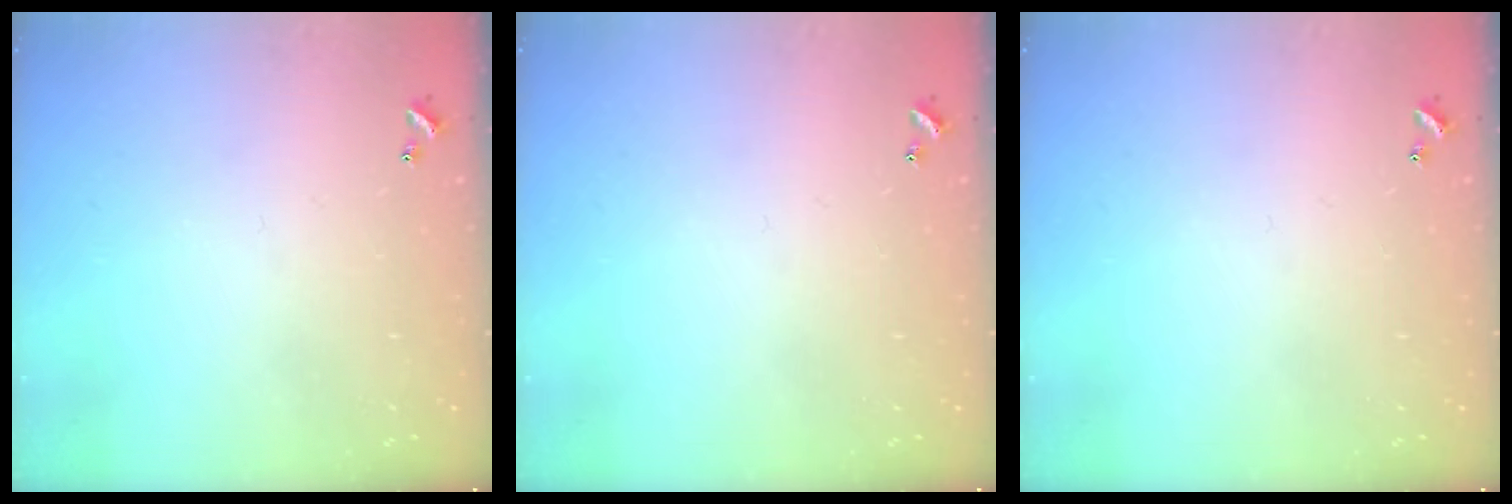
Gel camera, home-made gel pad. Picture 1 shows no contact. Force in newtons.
{"total": 0.0}
{"total": 0.0}